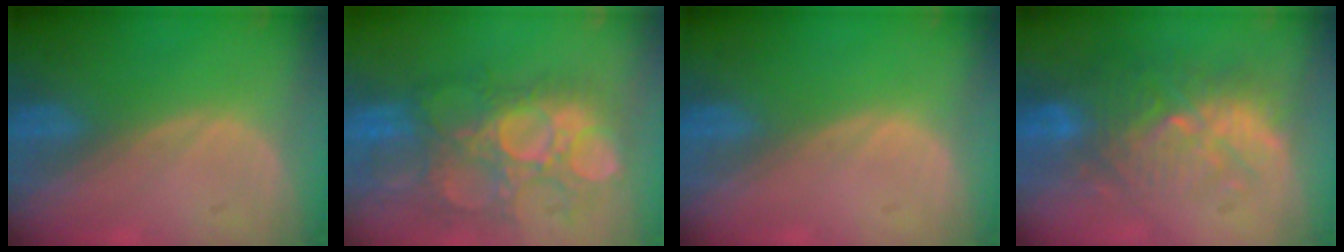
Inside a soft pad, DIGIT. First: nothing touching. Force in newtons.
{"total": 11.7, "press": 11.1, "slide": 3.7}
{"total": 0.0}
{"total": 10.3, "press": 9.5, "slide": 3.9}